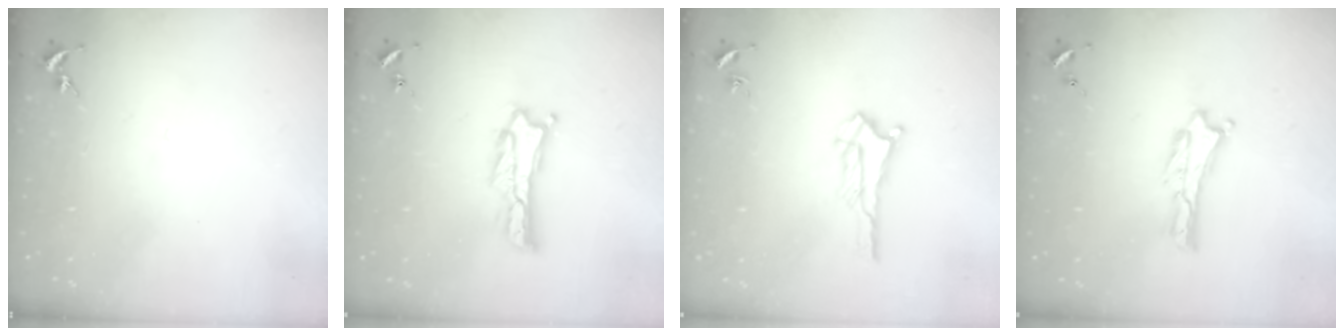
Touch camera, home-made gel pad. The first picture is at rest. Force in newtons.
{"total": 1.6, "press": 1.6, "slide": 0.2}
{"total": 2.3, "press": 2.2, "slide": 0.2}
{"total": 0.0}